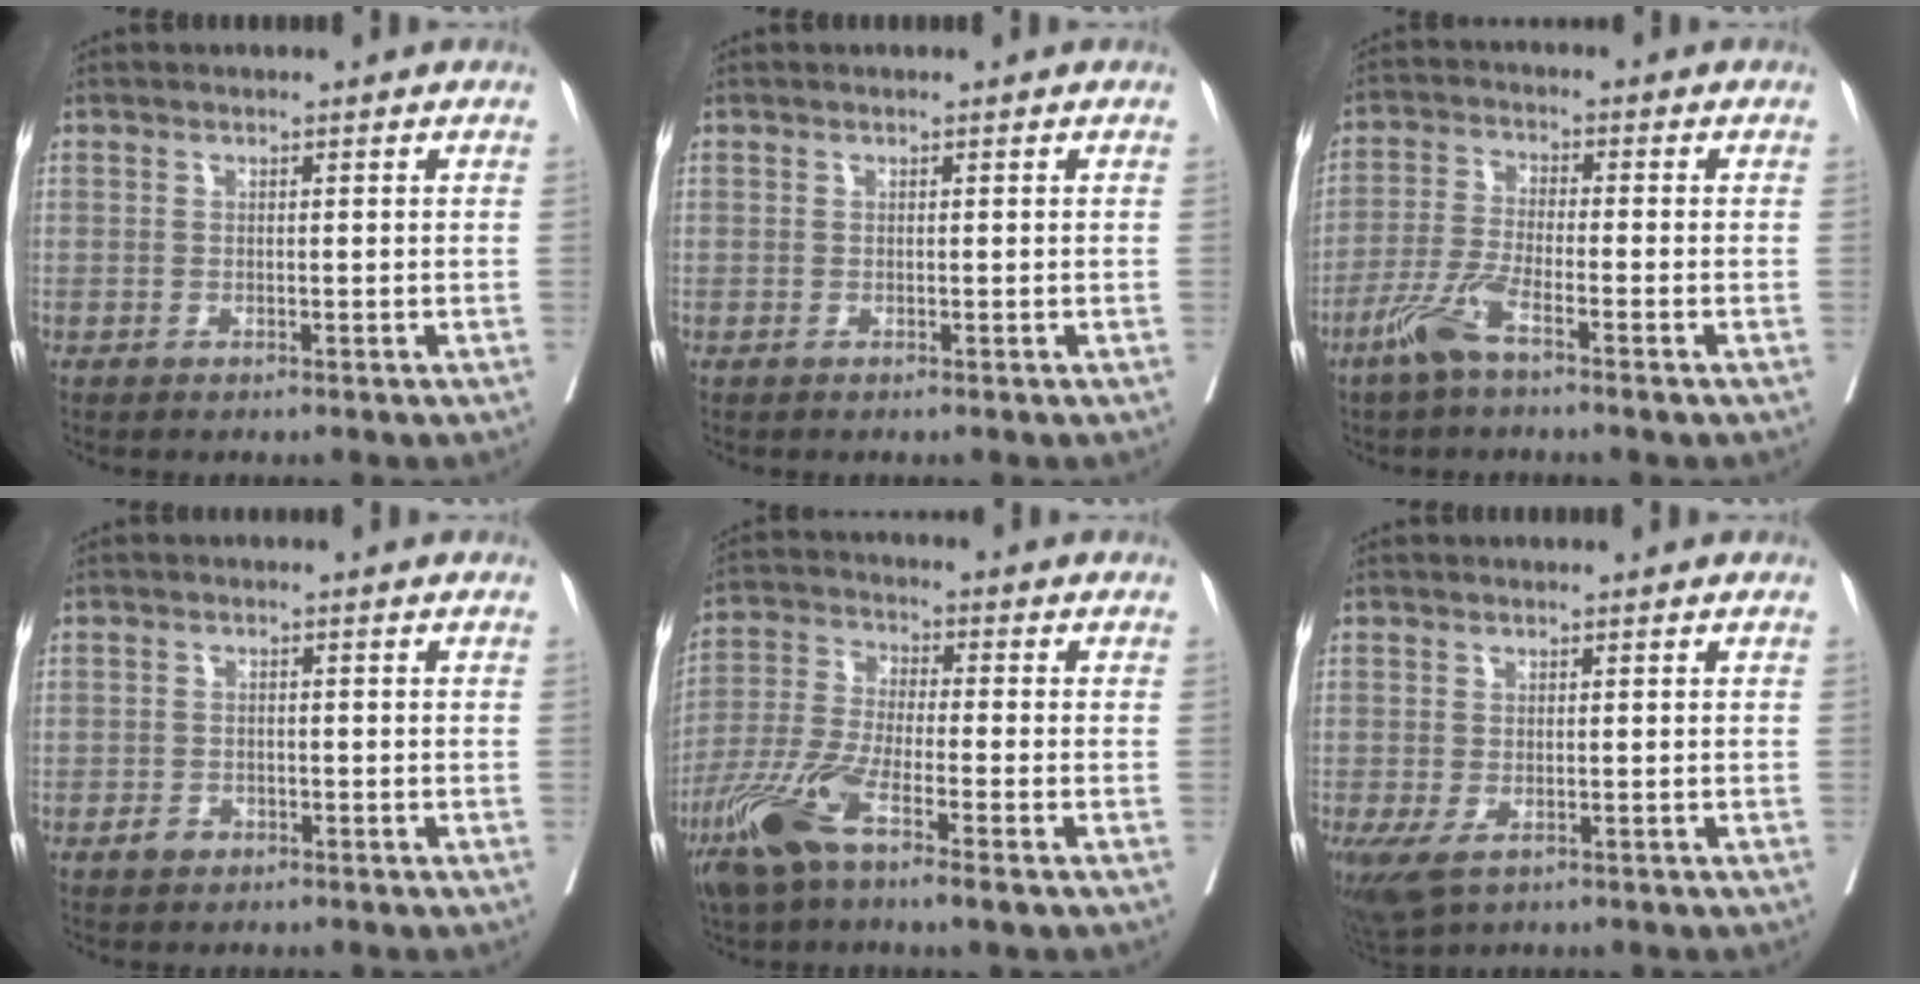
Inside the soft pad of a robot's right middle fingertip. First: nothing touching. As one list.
[{"total": 0.0}, {"total": 6.0, "force": [-3.9, 0.4, 4.6], "torque": [-0.104, -0.008, -0.082]}, {"total": 1.8, "force": [-1.1, 1.3, 0.6], "torque": [-0.008, 0.004, -0.016]}, {"total": 10.7, "force": [-5.9, 1.5, 8.9], "torque": [-0.190, -0.018, -0.117]}, {"total": 5.1, "force": [-2.4, 2.8, 3.5], "torque": [-0.064, -0.015, -0.033]}]